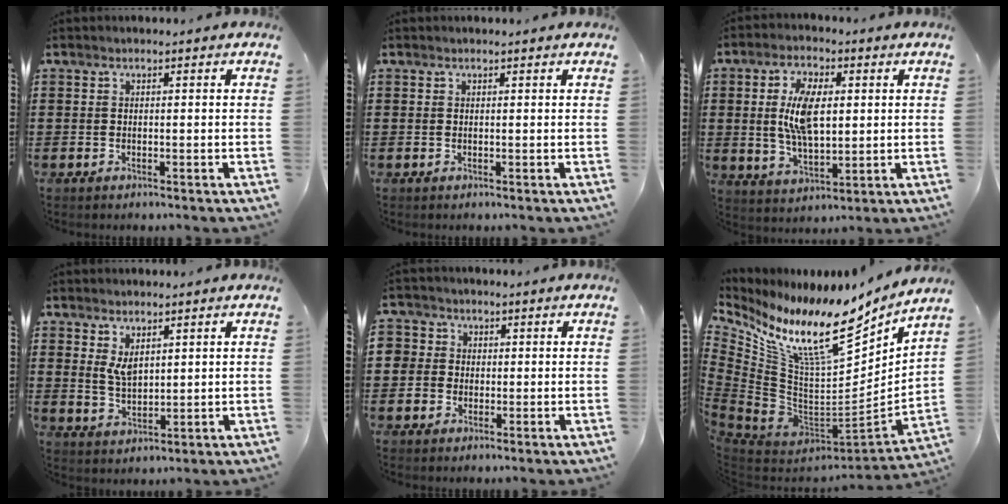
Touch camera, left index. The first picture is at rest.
{"total": 0.0}
{"total": 9.0, "force": [1.6, 4.2, 7.8], "torque": [-0.153, 0.008, 0.025]}
{"total": 3.8, "force": [2.1, 2.1, 2.4], "torque": [-0.051, 0.003, 0.040]}
{"total": 3.0, "force": [-0.1, 2.9, -0.2], "torque": [-0.015, 0.008, -0.008]}
{"total": 15.1, "force": [10.4, 3.9, 10.2], "torque": [-0.193, -0.083, 0.177]}